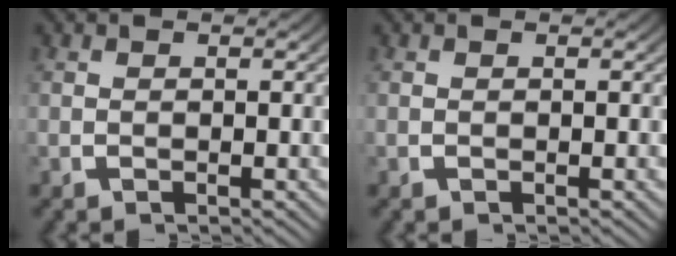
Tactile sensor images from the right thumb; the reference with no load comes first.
{"total": 0.0}